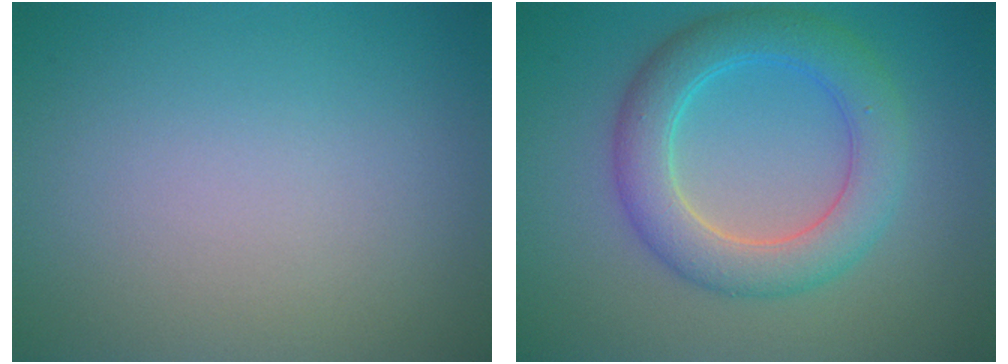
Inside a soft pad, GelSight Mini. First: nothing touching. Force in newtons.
{"total": 5.6, "press": 5.6, "slide": 0.4}